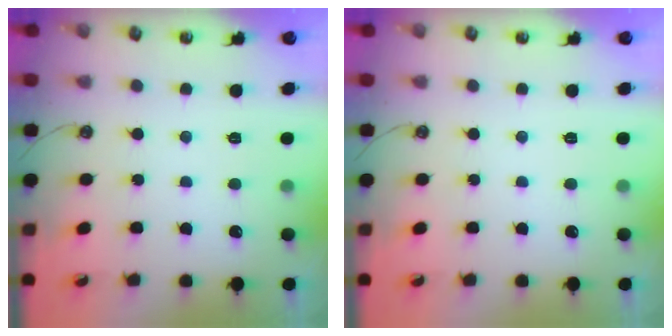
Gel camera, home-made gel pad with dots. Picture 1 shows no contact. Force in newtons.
{"total": 0.0}